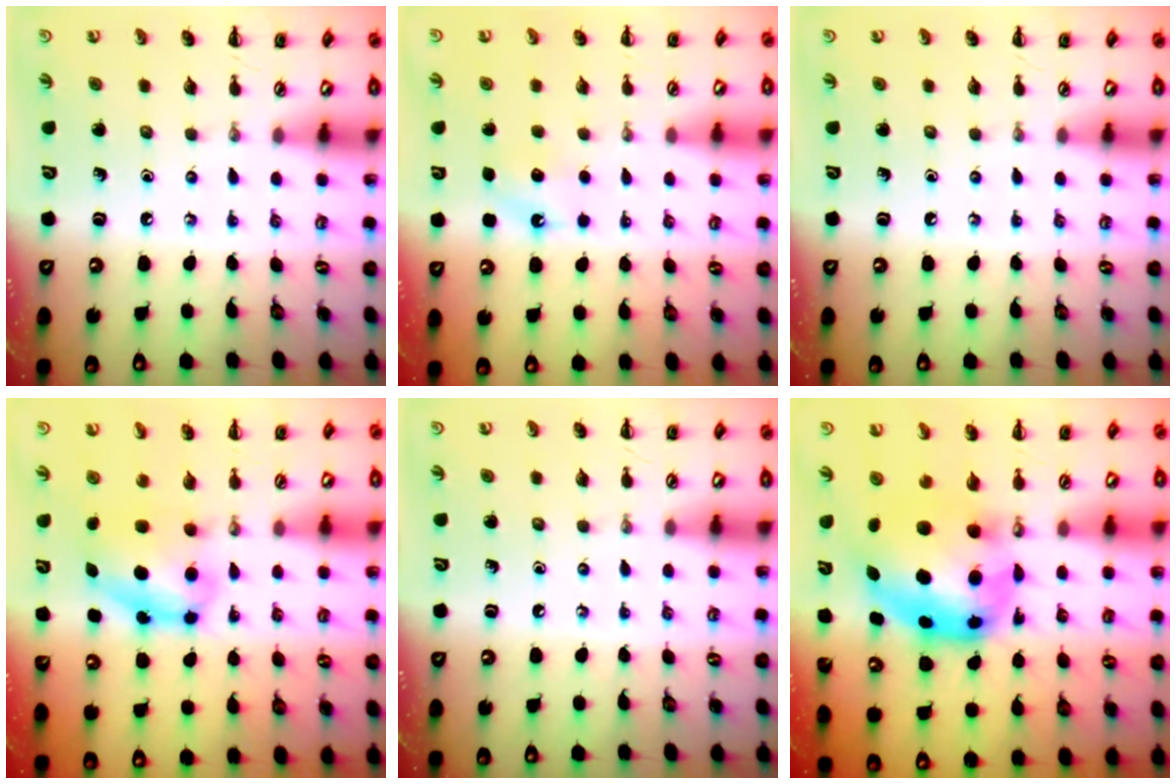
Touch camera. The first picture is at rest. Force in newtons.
{"total": 6.9, "press": 6.6, "slide": 1.8}
{"total": 0.0}
{"total": 6.4, "press": 6.3, "slide": 0.6}
{"total": 0.0}
{"total": 9.6, "press": 9.3, "slide": 2.4}